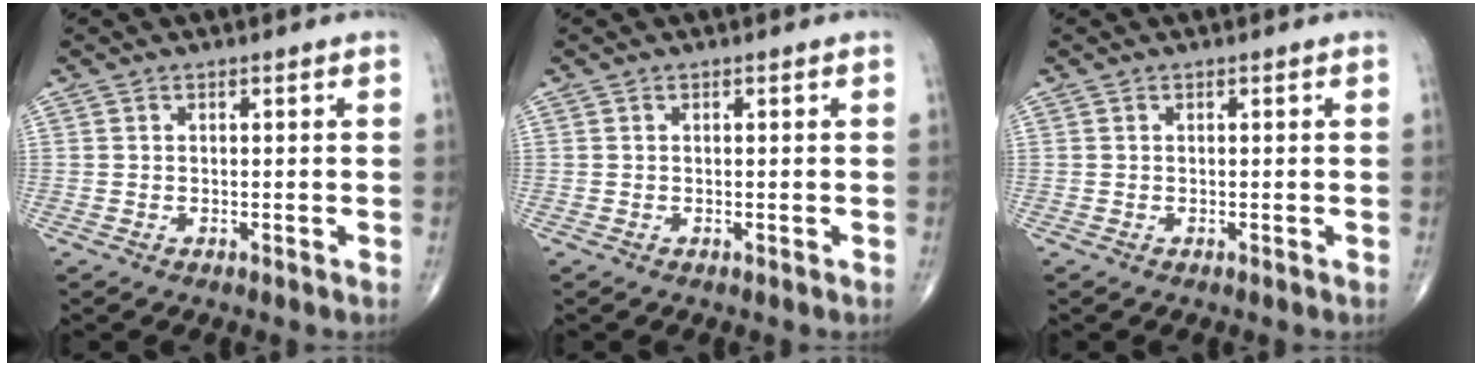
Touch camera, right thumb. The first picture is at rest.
{"total": 0.0}
{"total": 0.0}